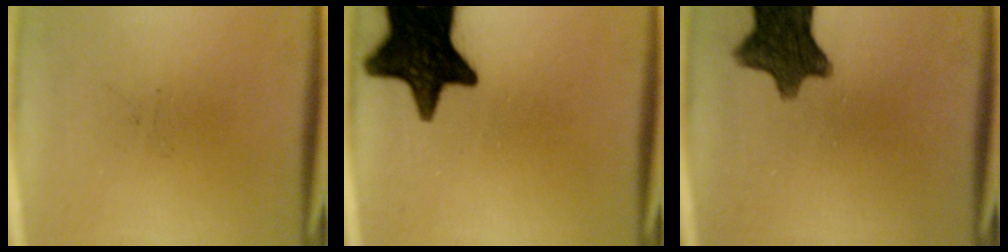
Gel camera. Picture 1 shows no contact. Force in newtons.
{"total": 17.8}
{"total": 11.1}